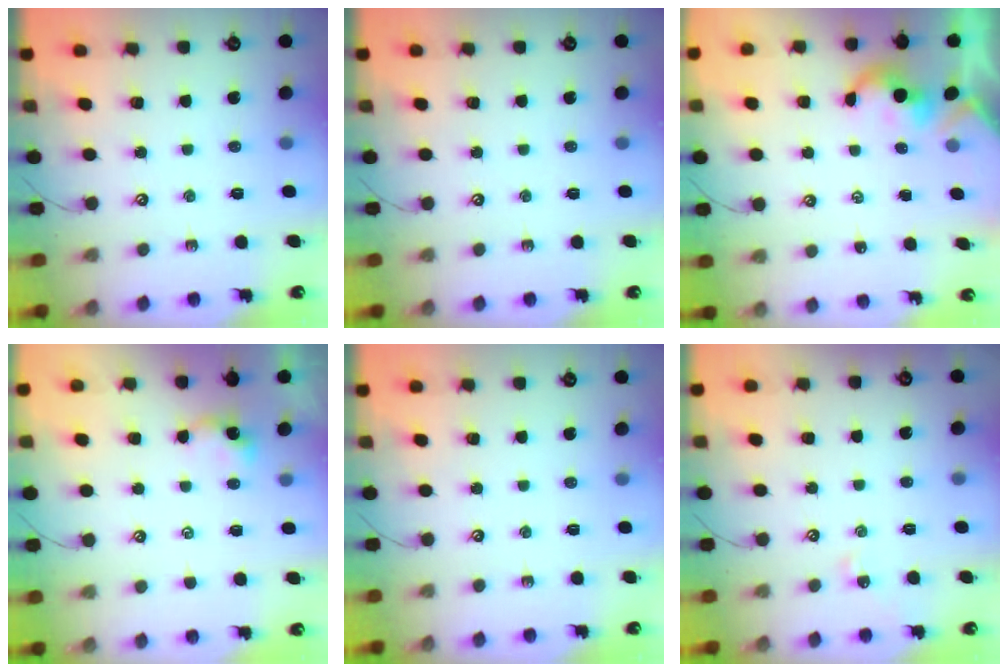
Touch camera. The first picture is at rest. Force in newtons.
{"total": 0.0}
{"total": 1.7, "press": 1.6, "slide": 0.2}
{"total": 3.0, "press": 3.0, "slide": 0.1}
{"total": 0.0}
{"total": 3.1, "press": 3.0, "slide": 0.5}